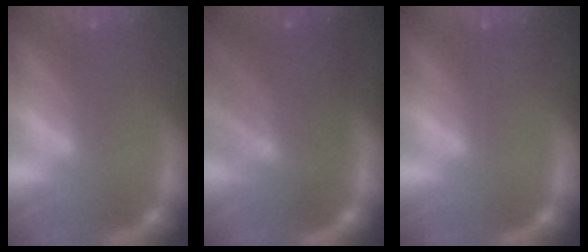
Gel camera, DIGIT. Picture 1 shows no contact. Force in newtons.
{"total": 8.6}
{"total": 0.0}